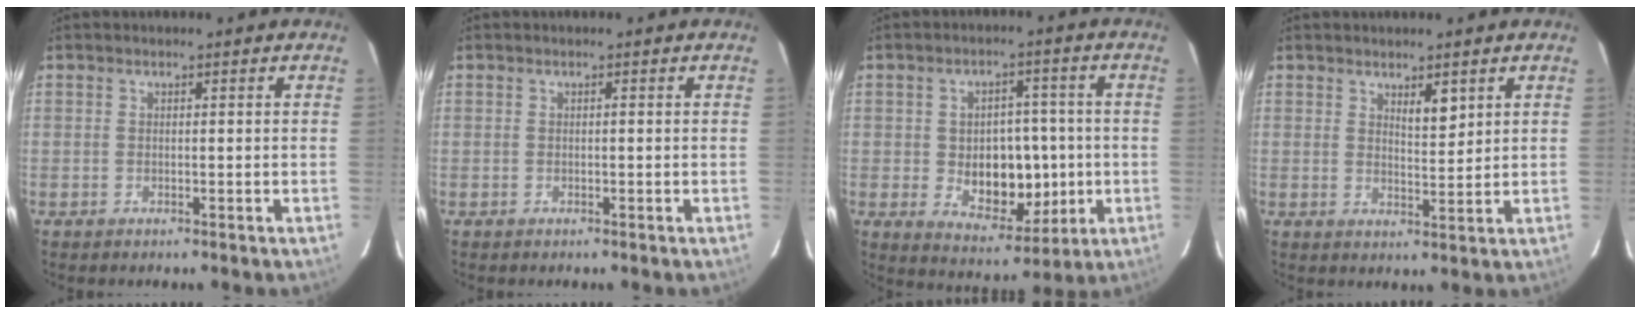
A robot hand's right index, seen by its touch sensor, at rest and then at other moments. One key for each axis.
{"total": 0.0}
{"total": 10.5, "fx": -0.9, "fy": 6.4, "fz": 8.2, "tx": -0.121, "ty": 0.012, "tz": 0.002}
{"total": 3.1, "fx": 1.9, "fy": 0.8, "fz": 2.3, "tx": -0.041, "ty": -0.006, "tz": 0.035}